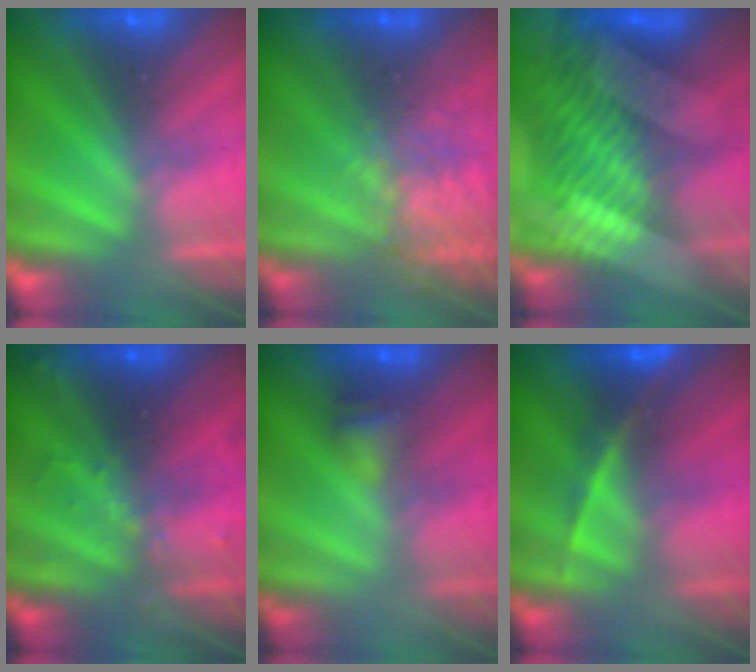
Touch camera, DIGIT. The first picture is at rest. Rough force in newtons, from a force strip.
{"total": 7.1}
{"total": 8.0}
{"total": 2.9}
{"total": 2.4}
{"total": 2.4}